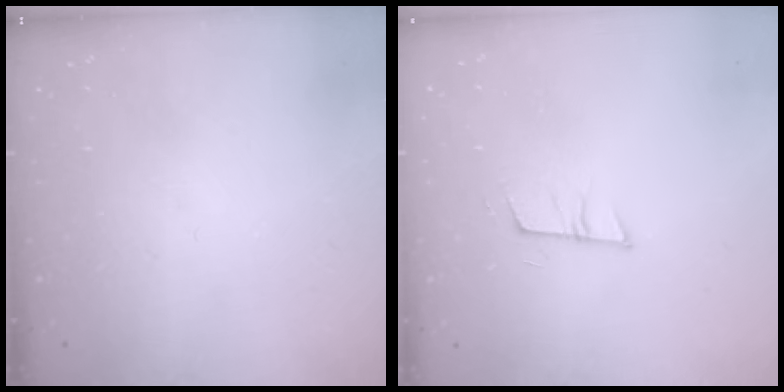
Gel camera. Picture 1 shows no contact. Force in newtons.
{"total": 7.9, "press": 7.3, "slide": 3.0}